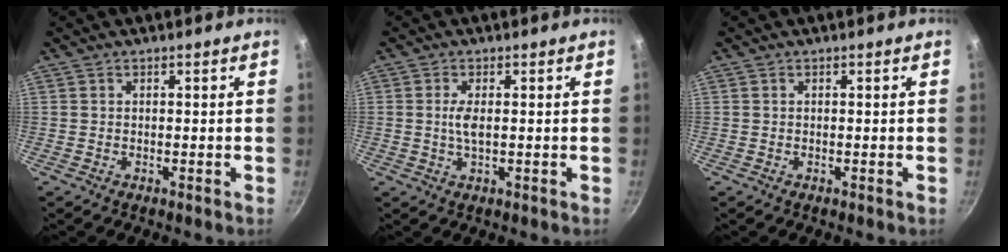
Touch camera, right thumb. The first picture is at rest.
{"total": 2.9, "force": [0.2, 1.0, 2.7], "torque": [-0.062, 0.001, 0.001]}
{"total": 0.0}